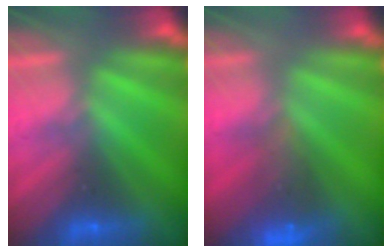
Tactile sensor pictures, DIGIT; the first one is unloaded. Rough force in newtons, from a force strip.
{"total": 9.0}